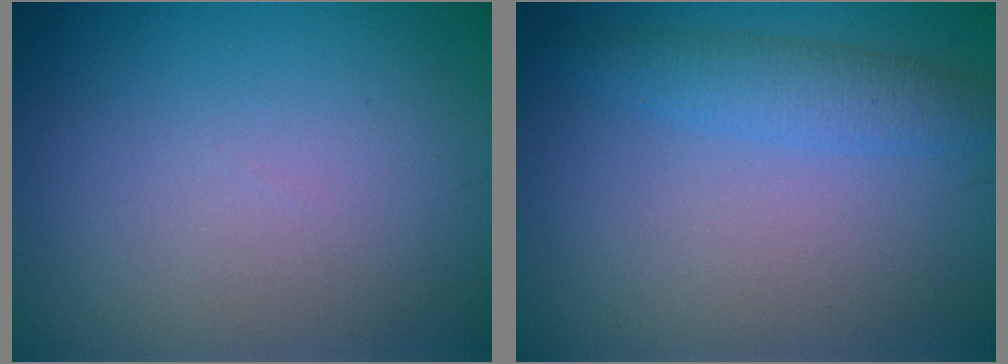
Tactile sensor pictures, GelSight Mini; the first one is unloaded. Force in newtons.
{"total": 2.6, "press": 2.6, "slide": 0.0}